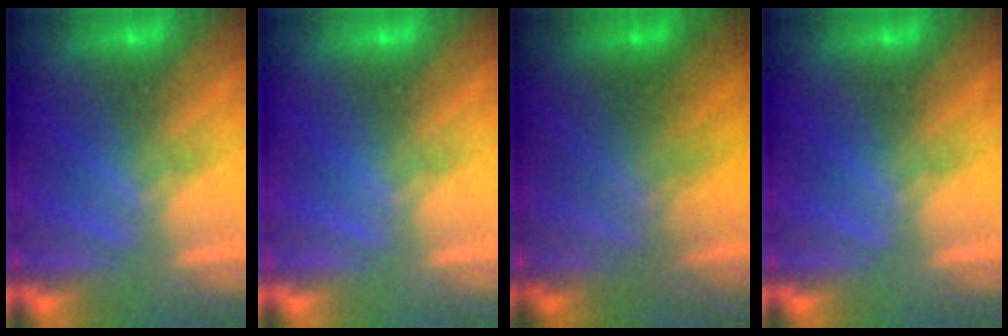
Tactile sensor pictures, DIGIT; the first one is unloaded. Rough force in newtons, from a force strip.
{"total": 0.0}
{"total": 1.9}
{"total": 0.0}